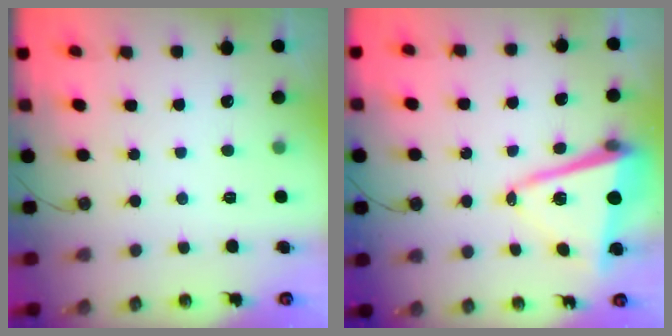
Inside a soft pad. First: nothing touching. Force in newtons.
{"total": 11.9, "press": 11.6, "slide": 2.7}